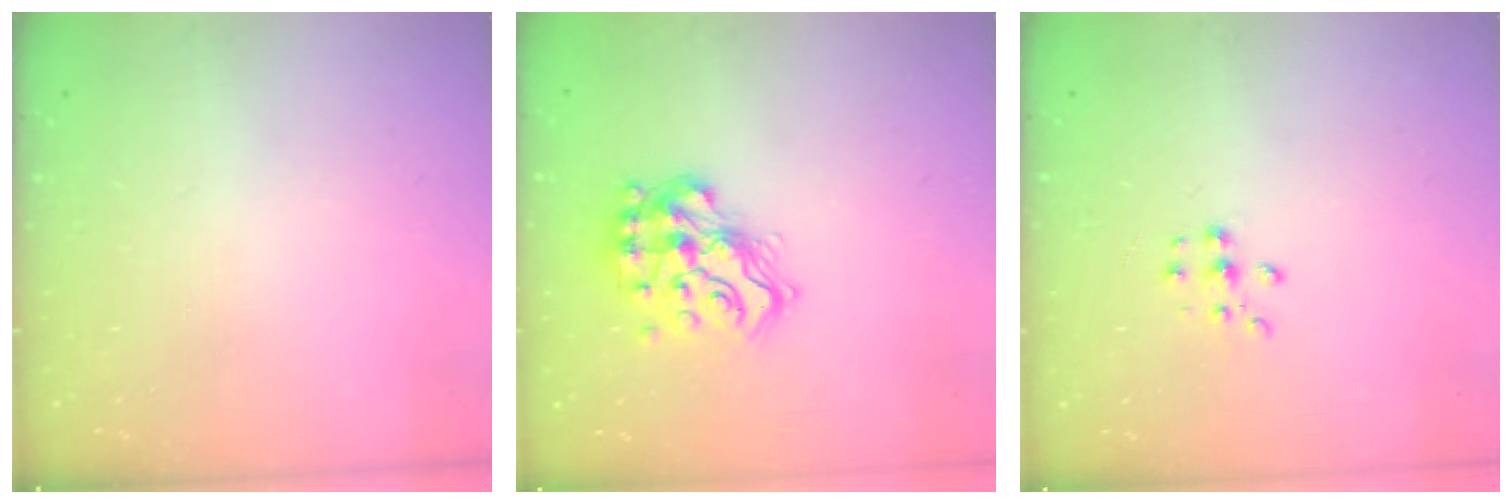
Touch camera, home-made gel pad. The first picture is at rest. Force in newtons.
{"total": 15.4, "press": 15.3, "slide": 1.7}
{"total": 5.6, "press": 5.6, "slide": 0.5}